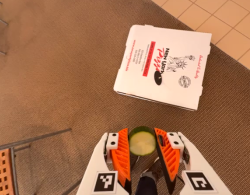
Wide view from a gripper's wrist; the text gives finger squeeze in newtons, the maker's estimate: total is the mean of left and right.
{"total": 9.7, "left": 9.9, "right": 9.4}